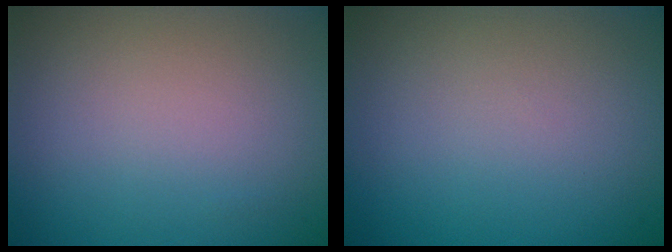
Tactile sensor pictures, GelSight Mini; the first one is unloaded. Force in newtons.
{"total": 0.0}